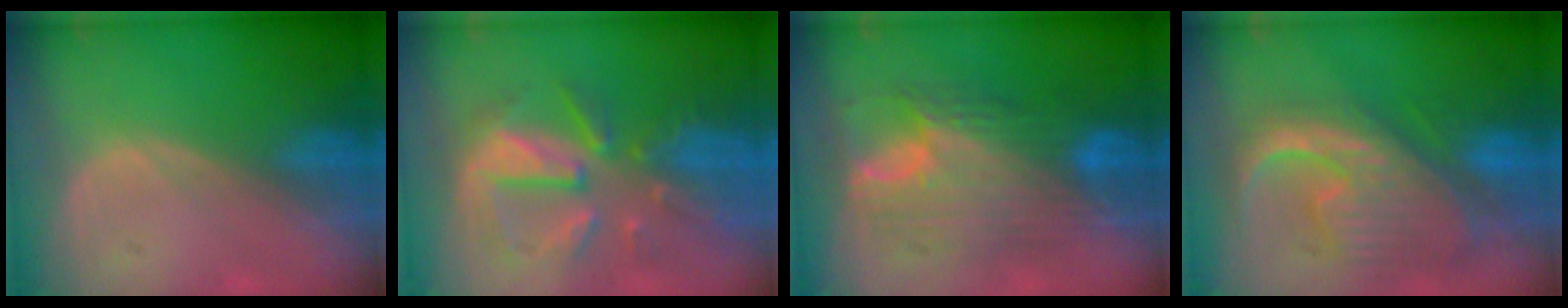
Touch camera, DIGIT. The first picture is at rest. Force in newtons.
{"total": 10.2, "press": 9.3, "slide": 4.2}
{"total": 11.3, "press": 11.3, "slide": 1.2}
{"total": 12.8, "press": 10.9, "slide": 6.6}